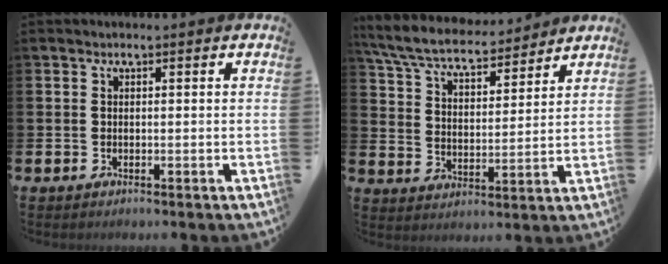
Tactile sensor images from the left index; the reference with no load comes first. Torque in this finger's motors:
{"motor_torque": [1.06, -1.08, 0.57, 0.21]}